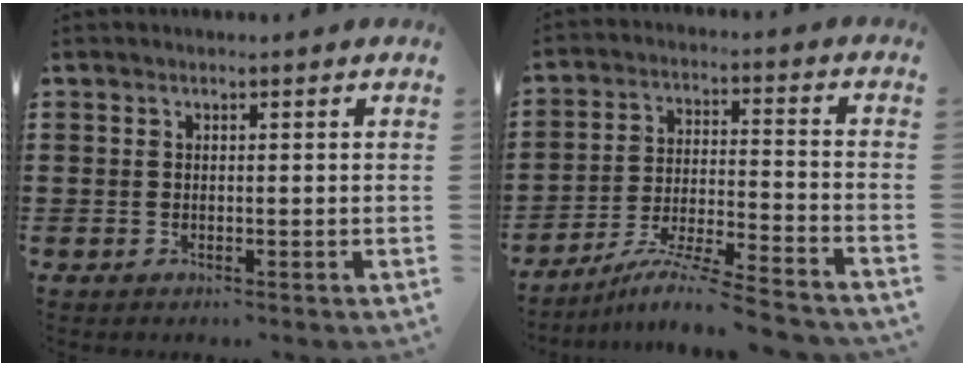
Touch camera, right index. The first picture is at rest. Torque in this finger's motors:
{"motor_torque": [2.09, 0.05, 0.12, 0.05]}